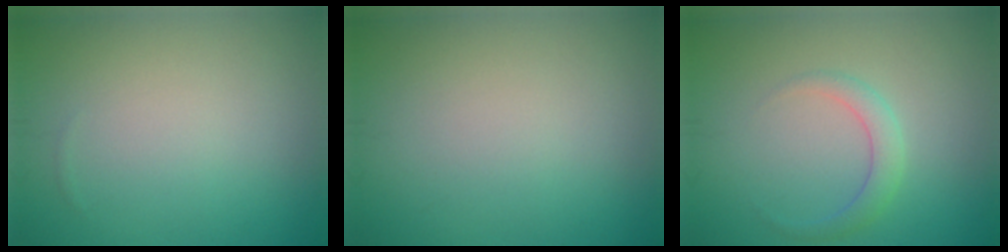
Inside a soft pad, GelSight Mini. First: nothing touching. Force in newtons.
{"total": 0.0}
{"total": 2.0, "press": 2.0, "slide": 0.1}